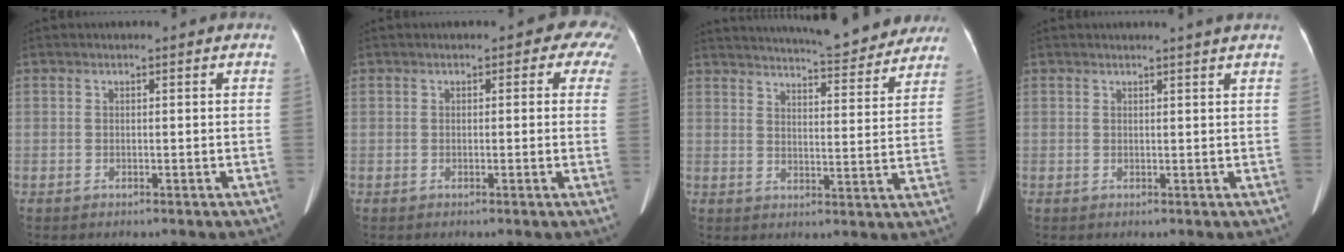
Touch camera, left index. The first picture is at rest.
{"total": 4.4, "force": [1.8, 2.7, 3.0], "torque": [-0.010, 0.012, 0.007]}
{"total": 19.5, "force": [17.9, 2.9, 7.1], "torque": [-0.103, -0.012, 0.224]}
{"total": 2.5, "force": [2.3, -0.7, 0.9], "torque": [-0.017, -0.001, 0.026]}